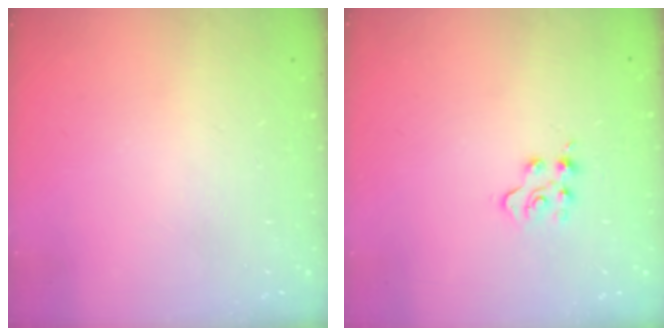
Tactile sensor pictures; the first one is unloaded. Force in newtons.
{"total": 3.9, "press": 3.9, "slide": 0.5}